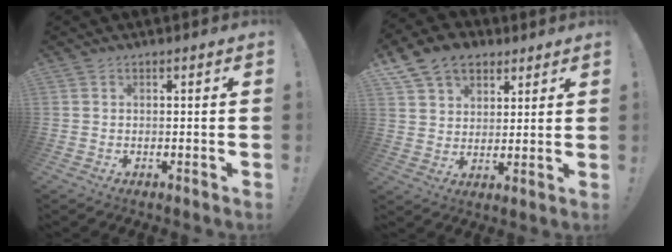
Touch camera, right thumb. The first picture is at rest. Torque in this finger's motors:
{"motor_torque": [1.02, 1.80, 0.55, 0.35, 0.25]}